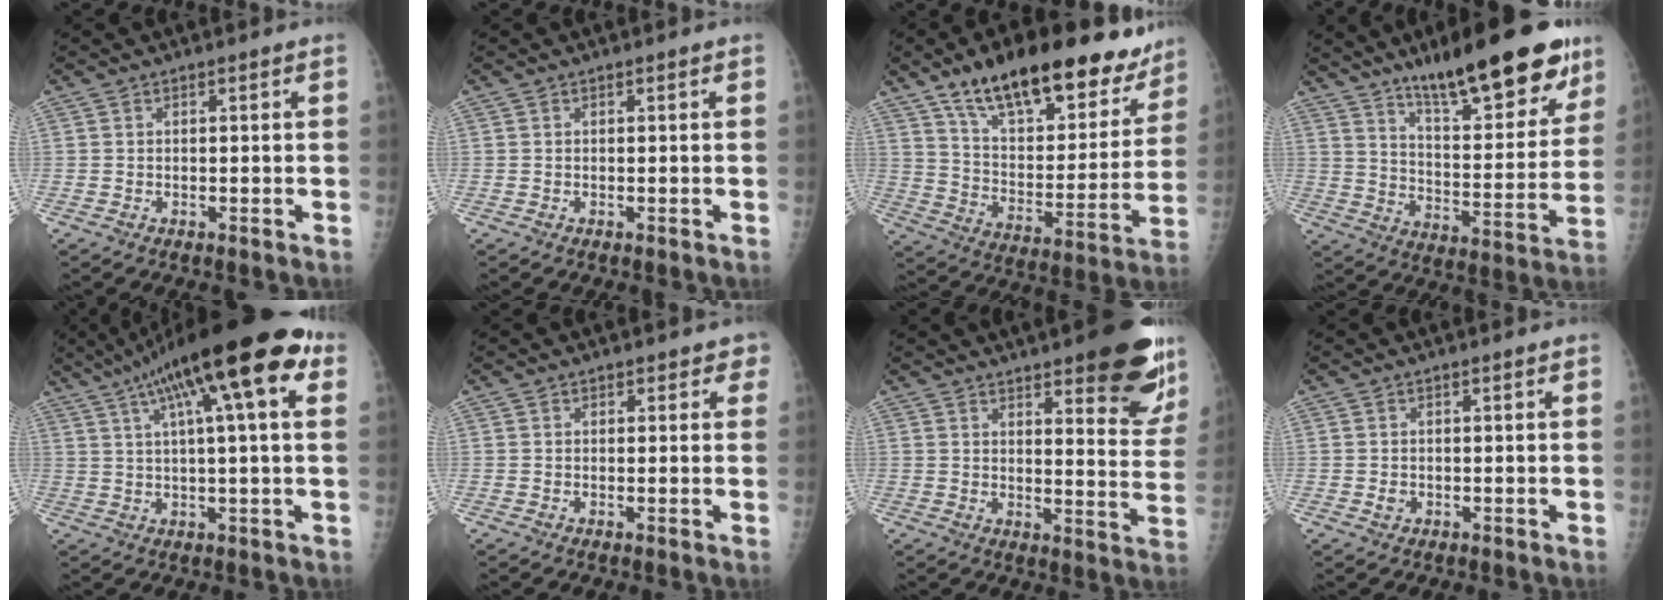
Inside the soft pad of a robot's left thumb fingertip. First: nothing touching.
{"total": 0.0}
{"total": 26.9, "force": [18.8, 10.9, 15.8], "torque": [-0.195, -0.060, 0.294]}
{"total": 23.8, "force": [16.0, 6.6, 16.3], "torque": [-0.198, -0.067, 0.245]}
{"total": 20.4, "force": [9.0, 4.7, 17.7], "torque": [-0.283, 0.025, 0.134]}
{"total": 2.2, "force": [1.3, 1.7, 0.7], "torque": [0.026, -0.002, 0.006]}
{"total": 18.6, "force": [11.8, 5.5, 13.2], "torque": [-0.130, -0.067, 0.142]}
{"total": 1.2, "force": [-0.2, 1.0, 0.5], "torque": [-0.005, 0.002, -0.002]}